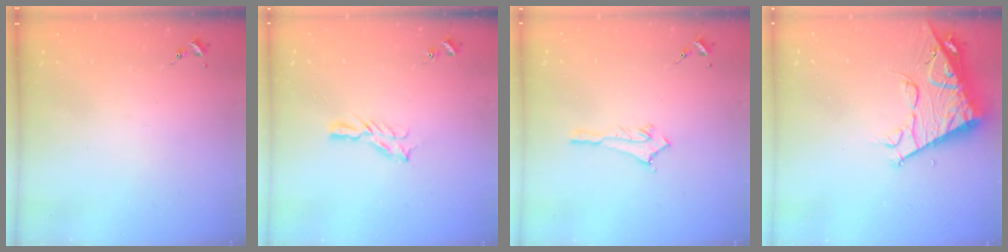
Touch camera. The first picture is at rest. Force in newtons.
{"total": 4.7, "press": 4.7, "slide": 0.5}
{"total": 2.8, "press": 2.8, "slide": 0.3}
{"total": 13.9, "press": 13.8, "slide": 1.4}